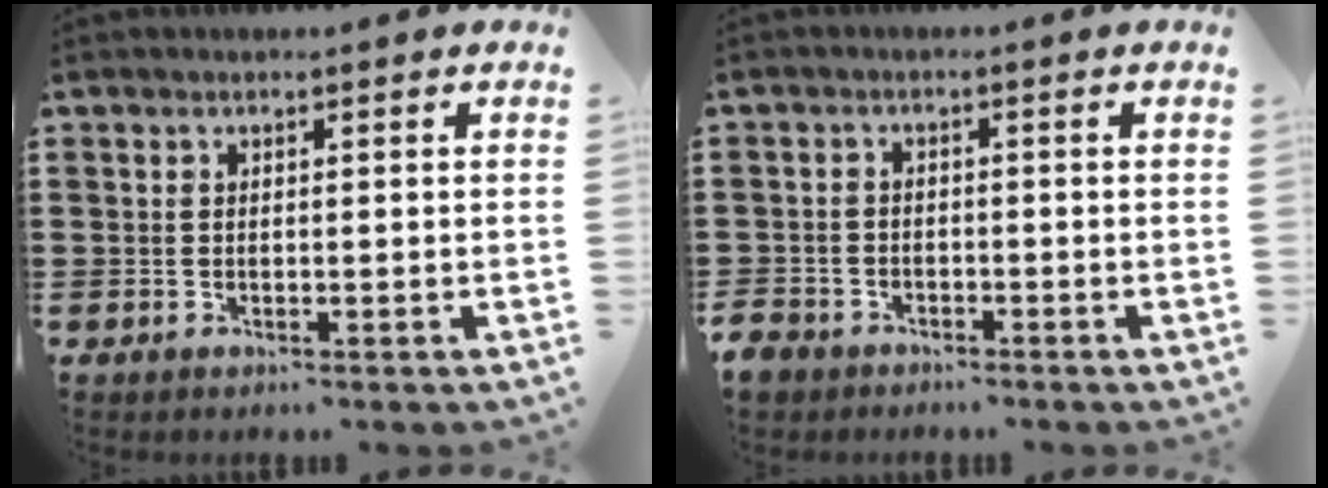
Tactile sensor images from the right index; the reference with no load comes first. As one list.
[{"total": 2.4, "force": [-2.2, 1.0, 0.1], "torque": [-0.022, -0.006, -0.052]}]